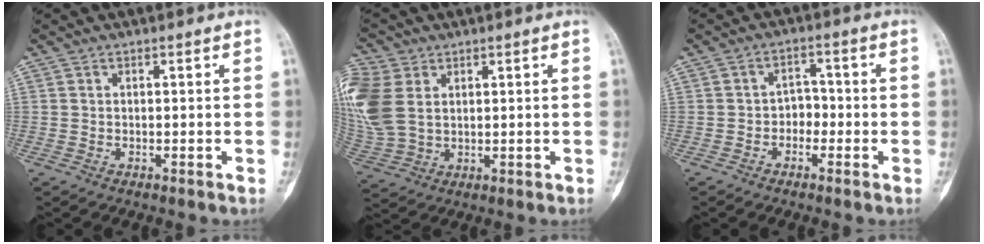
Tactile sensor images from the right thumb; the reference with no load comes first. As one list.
[{"total": 15.7, "force": [4.2, 11.2, 10.1], "torque": [-0.268, 0.004, 0.090]}, {"total": 3.6, "force": [-1.4, 2.8, 1.7], "torque": [0.001, 0.022, -0.032]}]